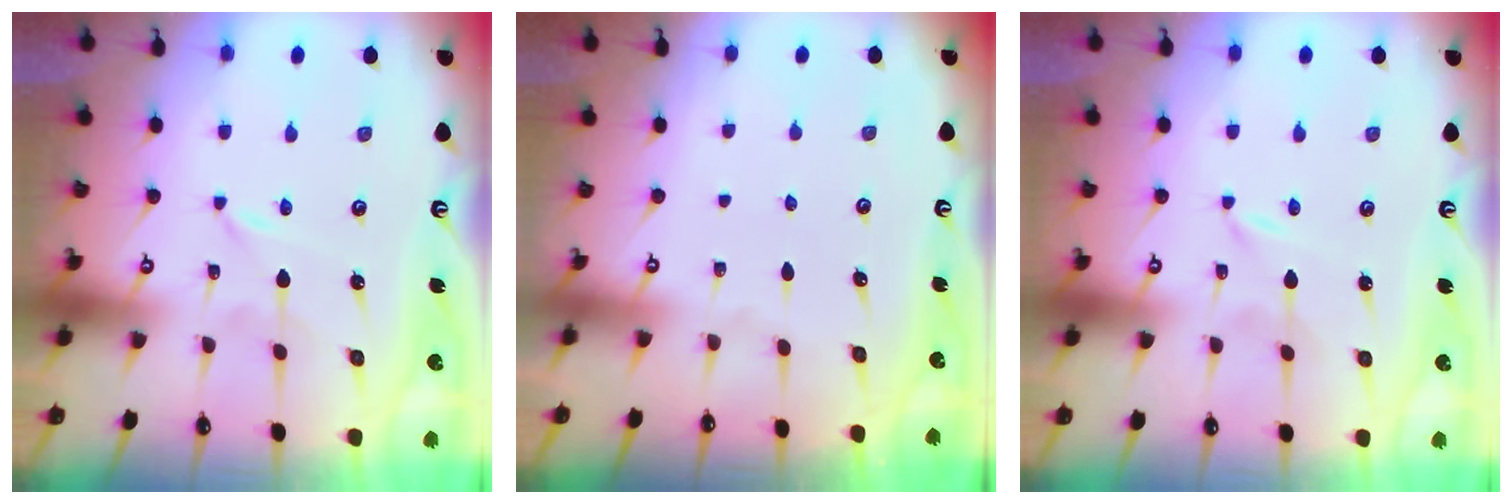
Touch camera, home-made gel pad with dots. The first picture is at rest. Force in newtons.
{"total": 0.0}
{"total": 0.0}